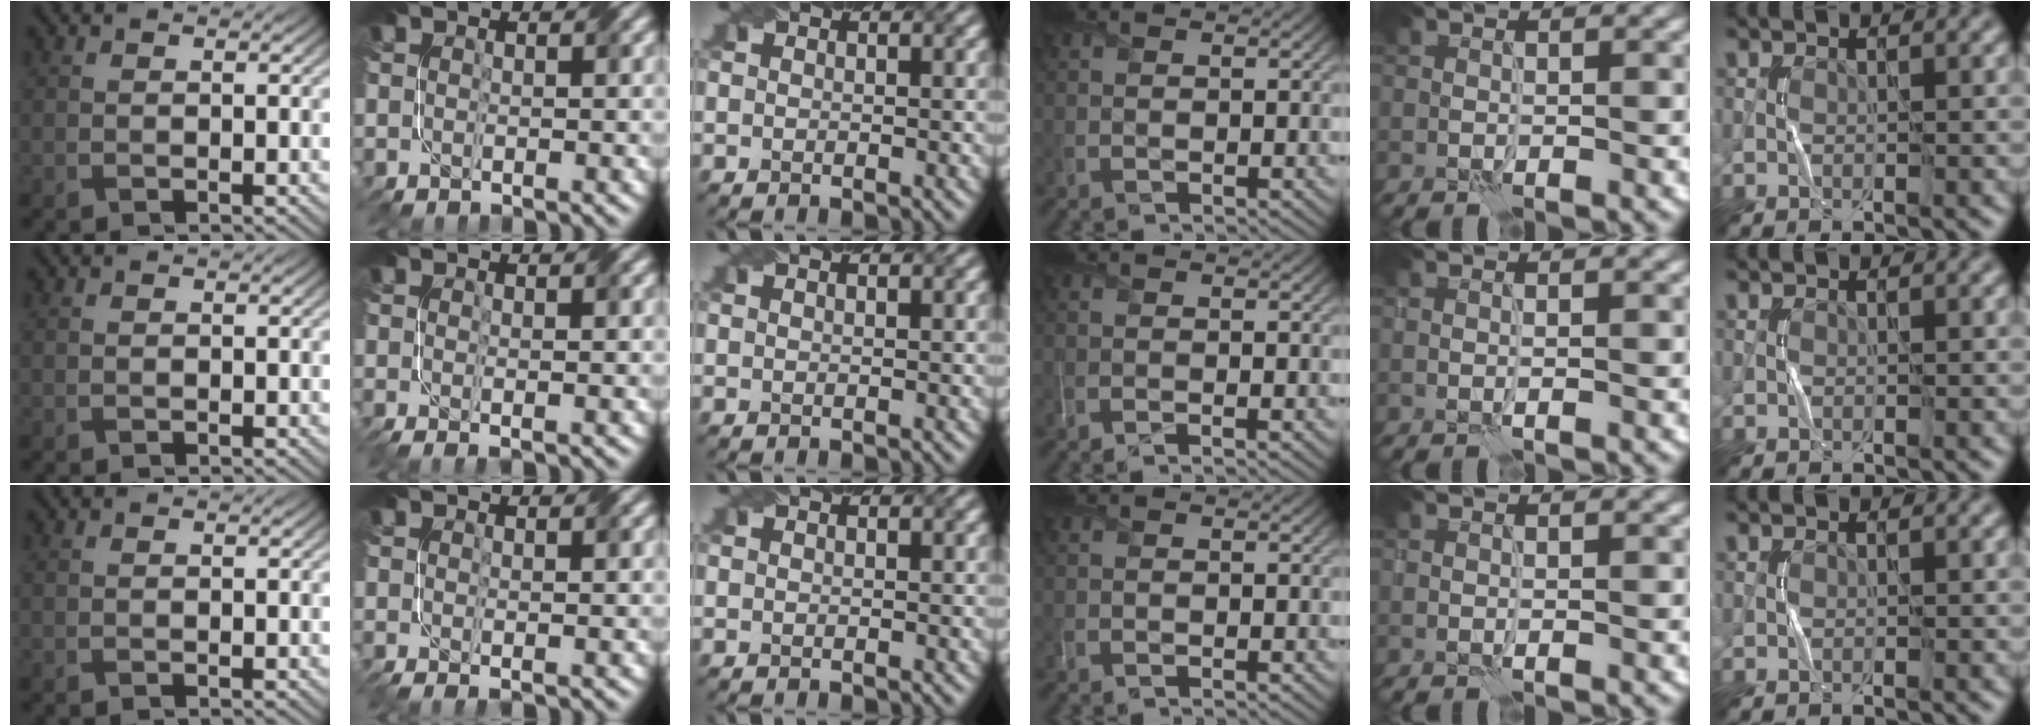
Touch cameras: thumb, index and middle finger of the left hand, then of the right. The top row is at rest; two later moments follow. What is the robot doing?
{"motion": "fold", "object": "netting"}